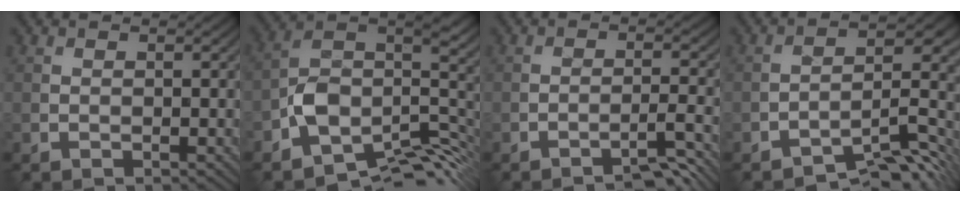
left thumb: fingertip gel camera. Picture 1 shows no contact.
{"total": 11.6, "force": [-6.2, 5.9, 7.9], "torque": [-0.136, -0.003, -0.120]}
{"total": 4.1, "force": [-3.2, 0.3, 2.6], "torque": [-0.038, 0.016, -0.055]}
{"total": 8.5, "force": [-6.5, 2.6, 4.8], "torque": [-0.055, 0.006, -0.118]}